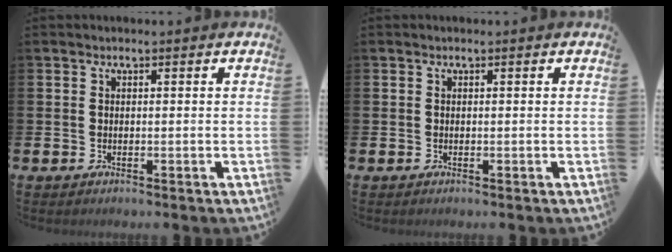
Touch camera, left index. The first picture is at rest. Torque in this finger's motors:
{"motor_torque": [-0.08, -0.06, 0.00, 0.01]}